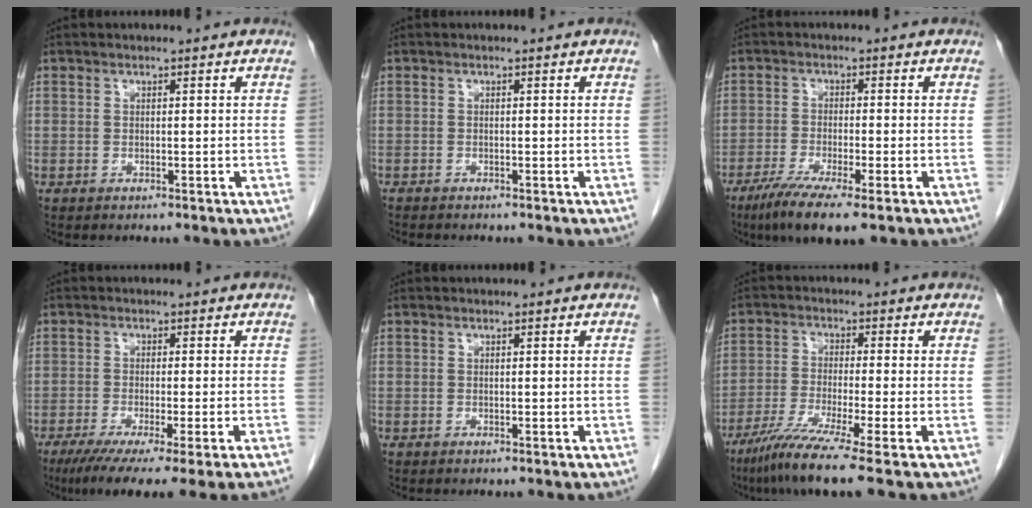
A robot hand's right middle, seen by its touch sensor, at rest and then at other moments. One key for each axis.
{"total": 1.7, "fx": -1.5, "fy": 0.4, "fz": 0.6, "tx": -0.013, "ty": -0.003, "tz": -0.021}
{"total": 8.7, "fx": -5.4, "fy": 1.0, "fz": 6.8, "tx": -0.119, "ty": -0.023, "tz": -0.086}
{"total": 11.4, "fx": -8.4, "fy": -0.9, "fz": 7.6, "tx": -0.095, "ty": -0.035, "tz": -0.127}
{"total": 0.0}
{"total": 9.2, "fx": -6.3, "fy": -1.4, "fz": 6.6, "tx": -0.120, "ty": -0.034, "tz": -0.113}